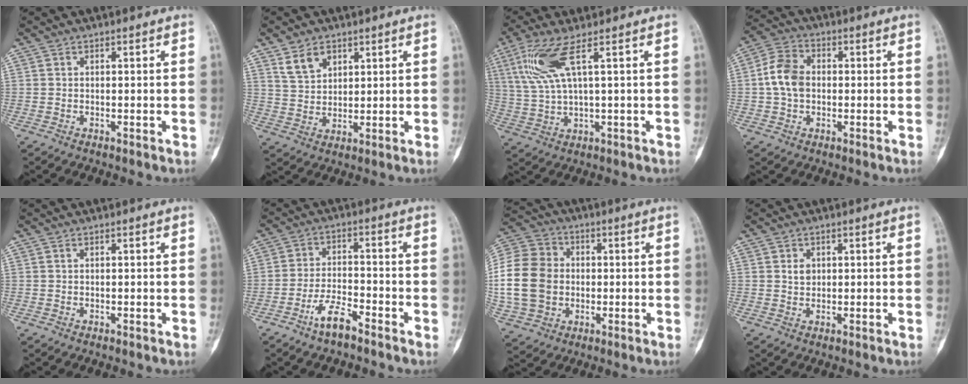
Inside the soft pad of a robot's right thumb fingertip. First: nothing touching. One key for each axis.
{"total": 5.7, "fx": 3.6, "fy": 3.7, "fz": 2.4, "tx": -0.029, "ty": -0.019, "tz": 0.077}
{"total": 8.7, "fx": 3.8, "fy": 1.3, "fz": 7.7, "tx": -0.198, "ty": -0.006, "tz": 0.086}
{"total": 7.6, "fx": -0.1, "fy": 5.7, "fz": 5.1, "tx": -0.086, "ty": 0.019, "tz": -0.009}
{"total": 0.0}
{"total": 5.9, "fx": -4.2, "fy": 2.0, "fz": 3.7, "tx": -0.070, "ty": 0.027, "tz": -0.079}
{"total": 19.2, "fx": -0.6, "fy": 15.7, "fz": 11.1, "tx": -0.235, "ty": 0.023, "tz": -0.005}
{"total": 2.0, "fx": 0.6, "fy": 1.6, "fz": 1.1, "tx": -0.010, "ty": -0.002, "tz": 0.011}